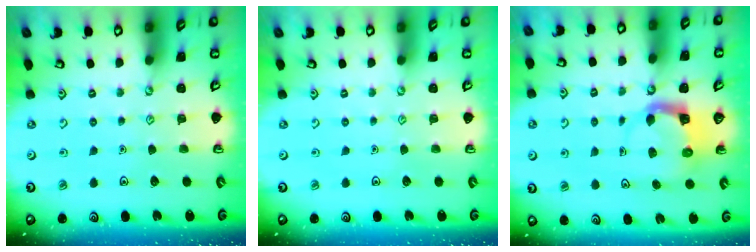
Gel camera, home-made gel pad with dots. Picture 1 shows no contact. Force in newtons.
{"total": 0.0}
{"total": 3.8, "press": 3.8, "slide": 0.7}